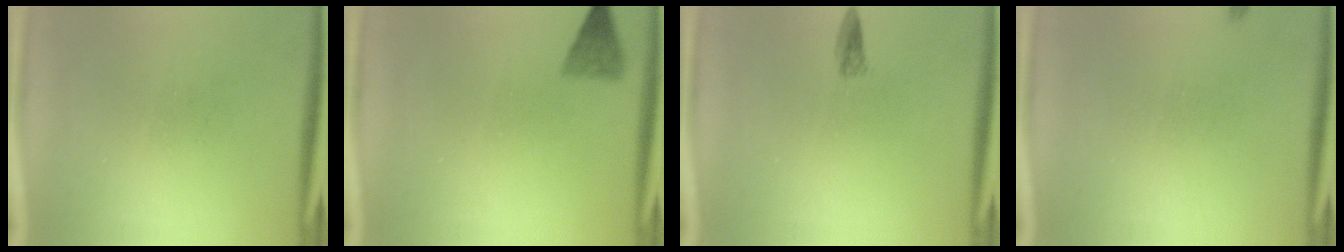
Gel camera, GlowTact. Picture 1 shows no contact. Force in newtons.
{"total": 2.5}
{"total": 1.3}
{"total": 0.5}